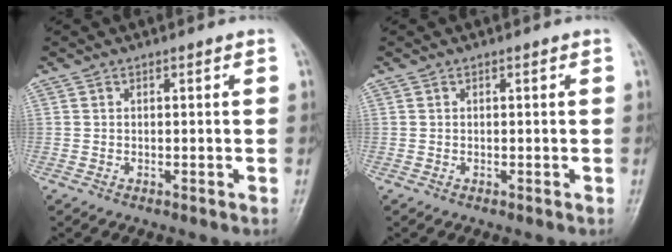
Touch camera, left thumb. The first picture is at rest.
{"total": 0.0}